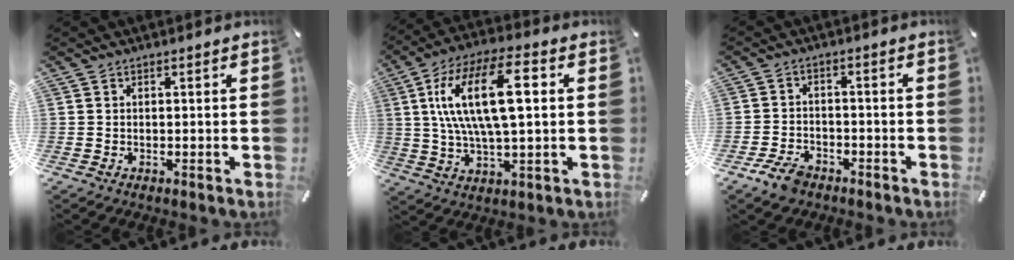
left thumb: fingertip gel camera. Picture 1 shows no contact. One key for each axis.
{"total": 18.8, "fx": 3.9, "fy": 7.3, "fz": 16.9, "tx": -0.353, "ty": 0.002, "tz": 0.056}
{"total": 5.8, "fx": -4.0, "fy": 3.2, "fz": 2.7, "tx": -0.056, "ty": 0.022, "tz": -0.075}